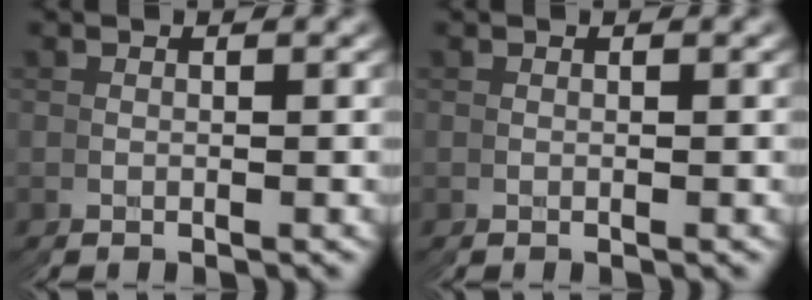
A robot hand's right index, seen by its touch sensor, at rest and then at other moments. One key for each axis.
{"total": 0.0}